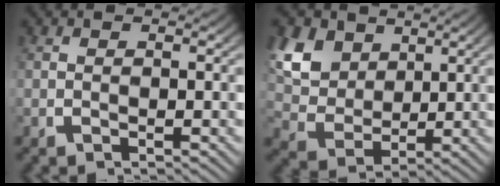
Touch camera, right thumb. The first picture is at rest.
{"total": 9.1, "force": [2.3, 7.0, 5.3], "torque": [-0.146, -0.027, 0.052]}